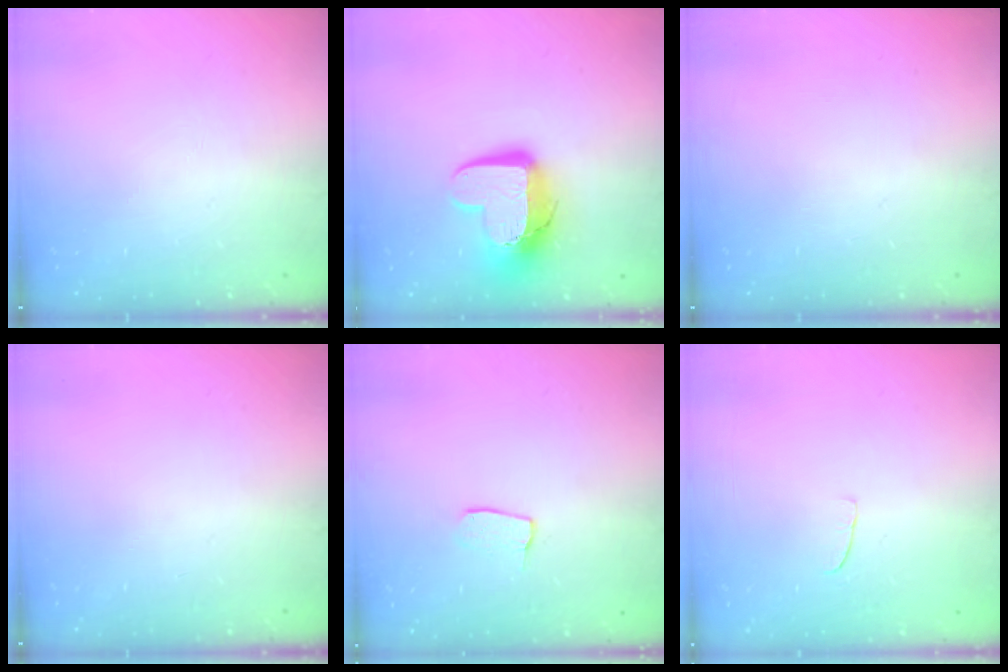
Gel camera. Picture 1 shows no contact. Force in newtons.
{"total": 13.3, "press": 13.3, "slide": 1.4}
{"total": 0.0}
{"total": 0.0}
{"total": 5.9, "press": 5.9, "slide": 0.3}
{"total": 4.7, "press": 4.7, "slide": 0.3}